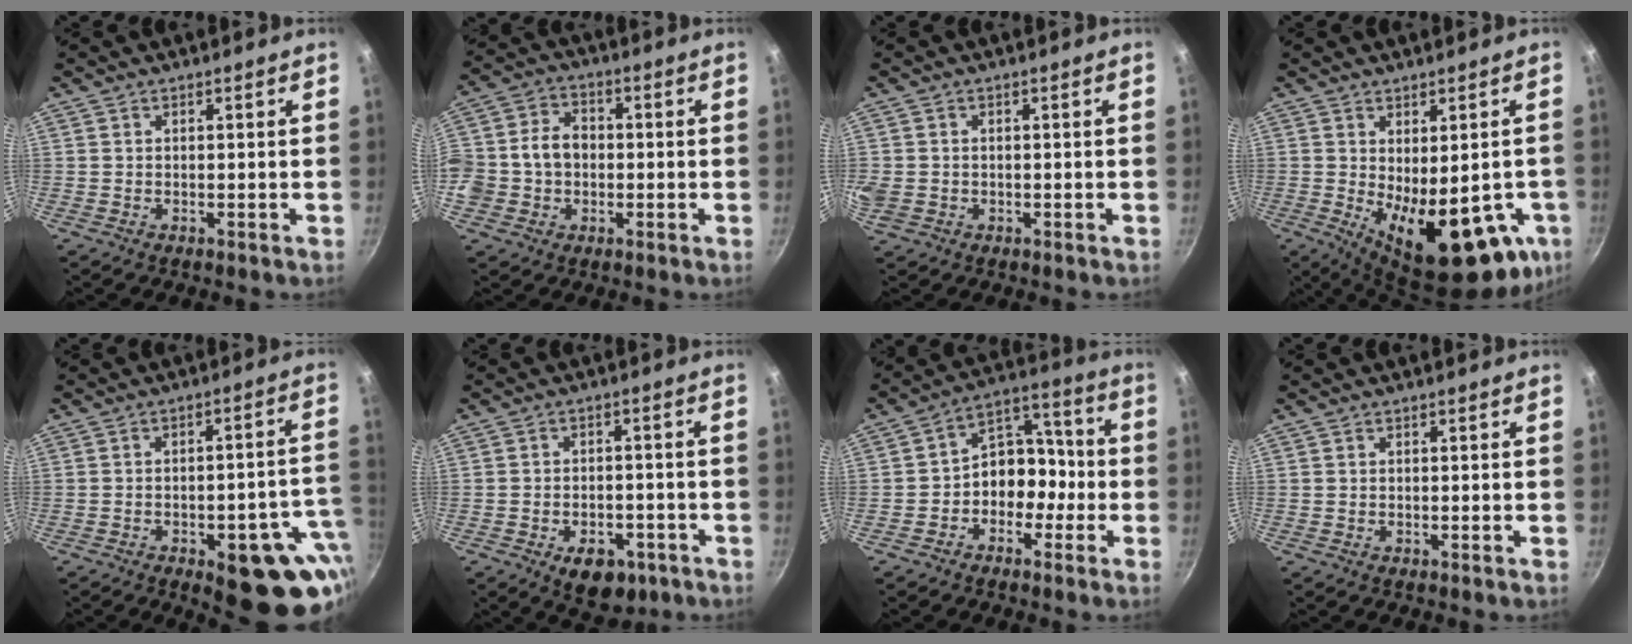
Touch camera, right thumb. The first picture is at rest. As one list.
[{"total": 11.9, "force": [-0.8, 9.8, 6.7], "torque": [-0.121, 0.032, -0.025]}, {"total": 5.3, "force": [-0.5, 4.5, 2.8], "torque": [-0.067, 0.001, -0.008]}, {"total": 20.1, "force": [-4.7, 9.1, 17.3], "torque": [-0.209, -0.033, -0.040]}, {"total": 17.6, "force": [-5.8, 7.0, 15.0], "torque": [-0.132, 0.021, -0.069]}, {"total": 9.0, "force": [-4.4, 5.4, 5.7], "torque": [-0.049, 0.019, -0.052]}, {"total": 9.9, "force": [-3.0, 7.8, 5.4], "torque": [-0.020, 0.065, -0.060]}, {"total": 0.0}]